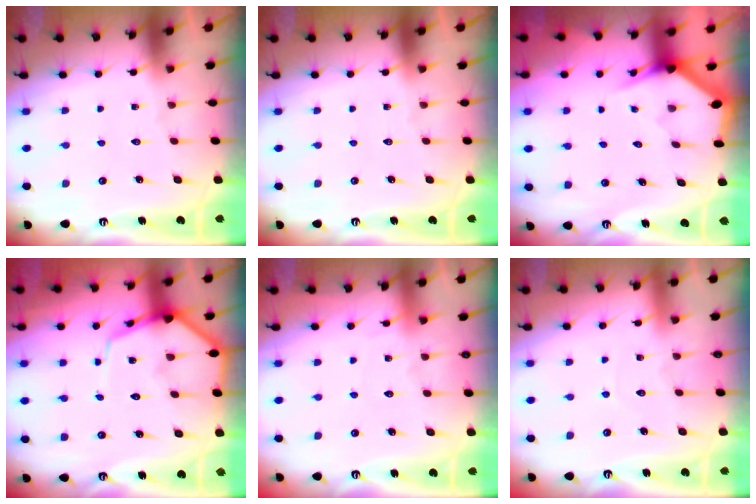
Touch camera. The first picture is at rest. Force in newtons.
{"total": 0.0}
{"total": 3.0, "press": 3.0, "slide": 0.2}
{"total": 9.1, "press": 9.1, "slide": 0.7}
{"total": 5.2, "press": 5.1, "slide": 0.7}
{"total": 3.0, "press": 2.9, "slide": 0.4}